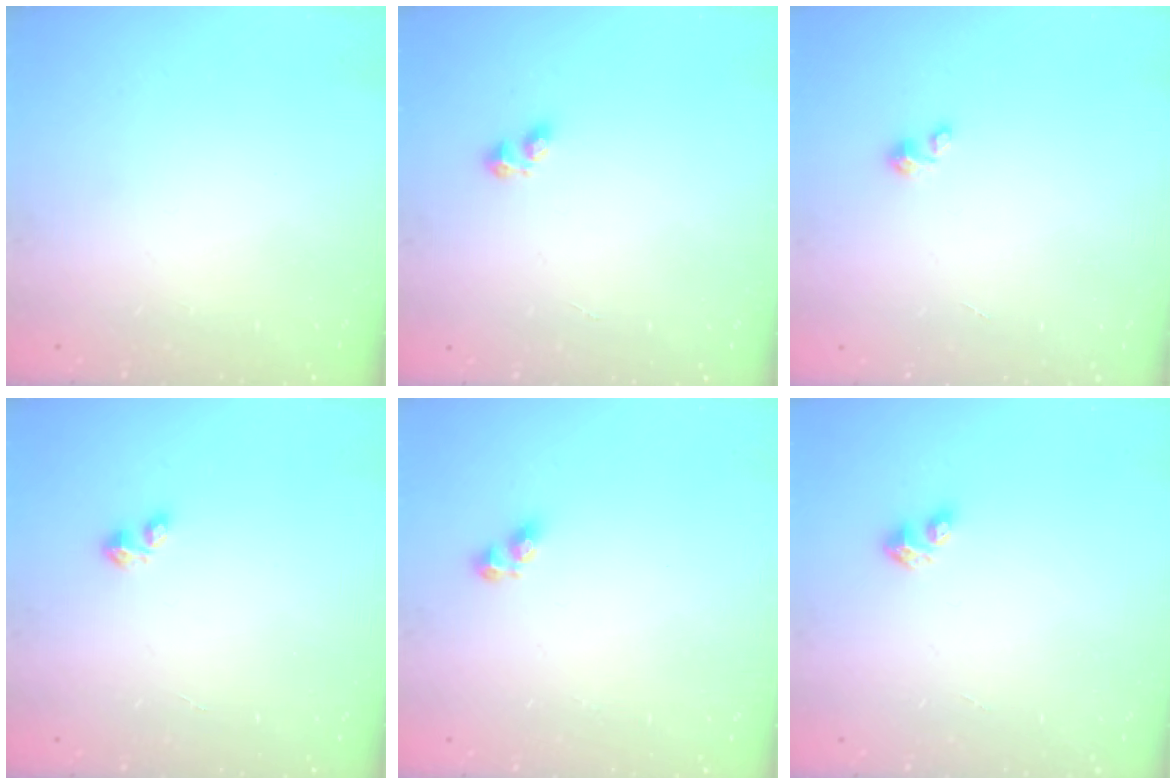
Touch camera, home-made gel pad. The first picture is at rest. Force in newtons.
{"total": 2.2, "press": 2.1, "slide": 0.6}
{"total": 0.8, "press": 0.7, "slide": 0.3}
{"total": 2.4, "press": 2.4, "slide": 0.3}
{"total": 5.2, "press": 5.2, "slide": 0.7}
{"total": 3.0, "press": 2.9, "slide": 0.3}